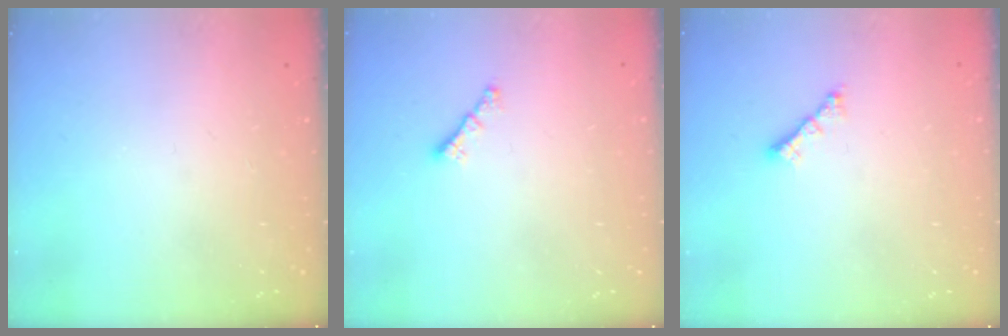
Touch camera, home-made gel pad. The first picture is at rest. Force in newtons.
{"total": 0.8, "press": 0.7, "slide": 0.4}
{"total": 2.1, "press": 2.0, "slide": 0.5}